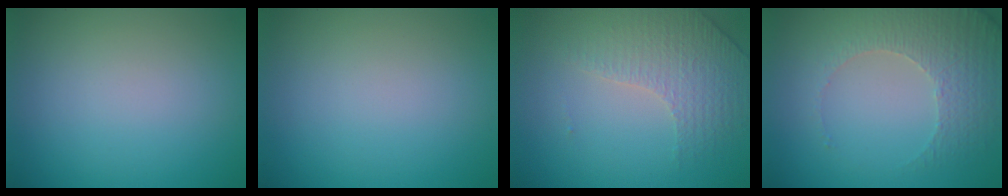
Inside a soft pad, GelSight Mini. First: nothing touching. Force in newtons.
{"total": 0.0}
{"total": 4.3, "press": 2.9, "slide": 3.2}
{"total": 4.8, "press": 3.5, "slide": 3.4}